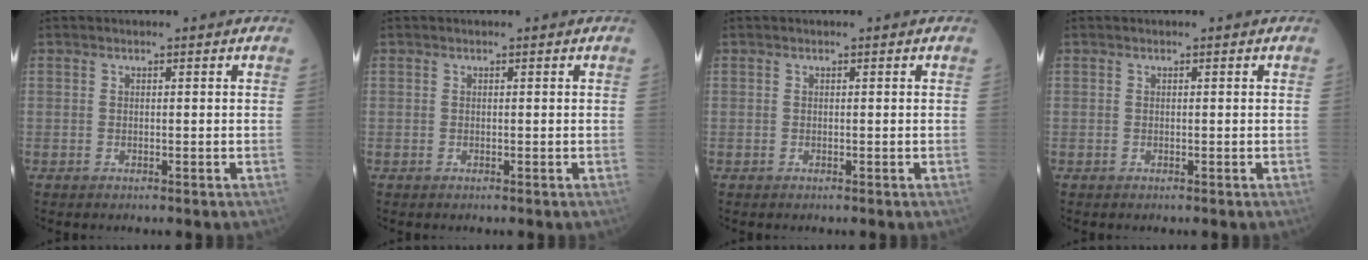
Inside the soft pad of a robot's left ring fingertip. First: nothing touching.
{"total": 0.0}
{"total": 0.0}
{"total": 0.0}